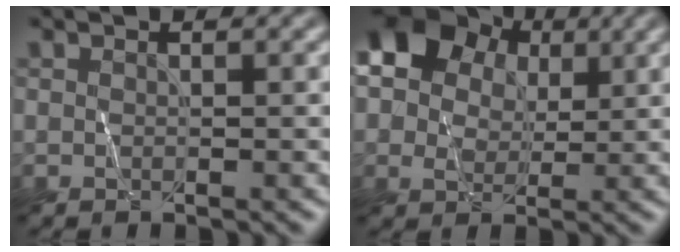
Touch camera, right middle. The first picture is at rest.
{"total": 12.0, "force": [4.8, 9.2, 6.1], "torque": [-0.125, 0.035, 0.079]}